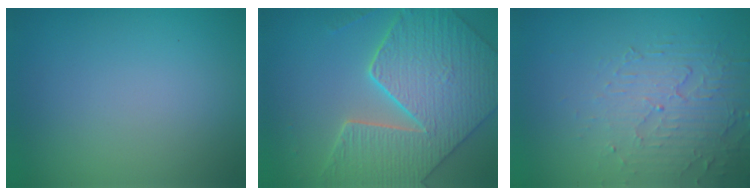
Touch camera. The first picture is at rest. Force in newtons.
{"total": 7.6, "press": 6.6, "slide": 3.9}
{"total": 5.0, "press": 3.4, "slide": 3.7}